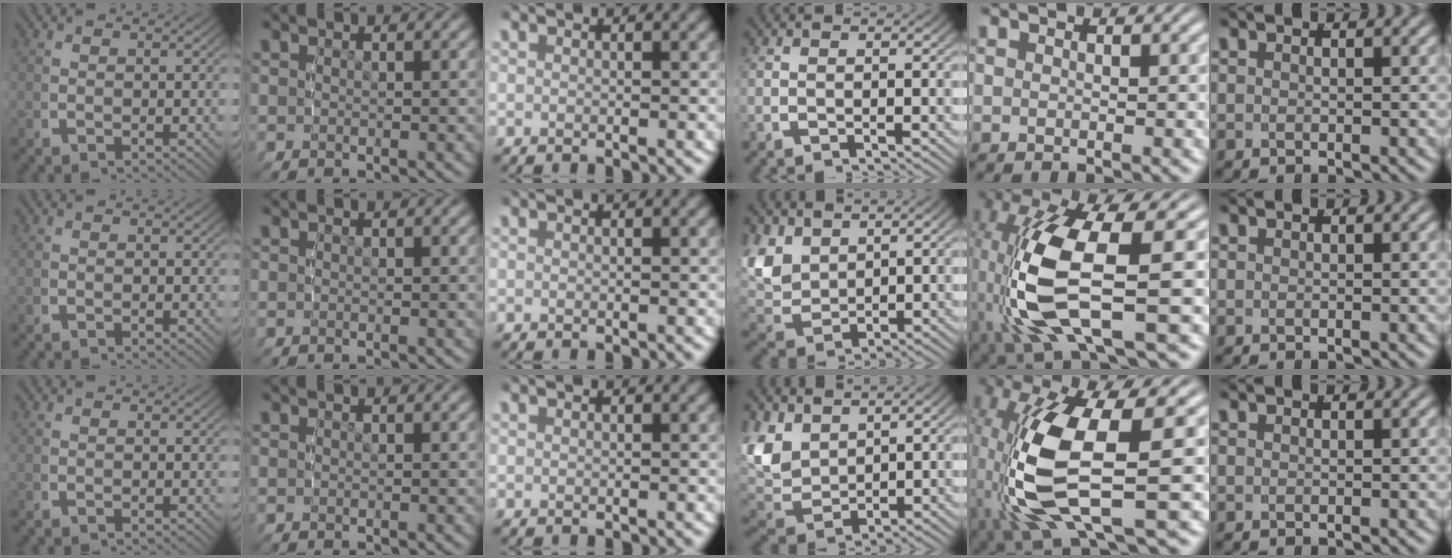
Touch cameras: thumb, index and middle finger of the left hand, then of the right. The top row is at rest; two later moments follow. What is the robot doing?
{"motion": "lift_and_place", "object": "pen"}